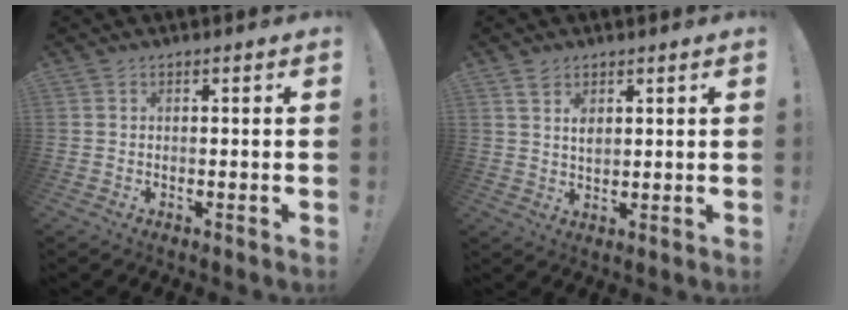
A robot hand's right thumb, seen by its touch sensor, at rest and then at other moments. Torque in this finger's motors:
{"motor_torque": [-0.39, 0.58, -0.09, 0.07, 0.12]}